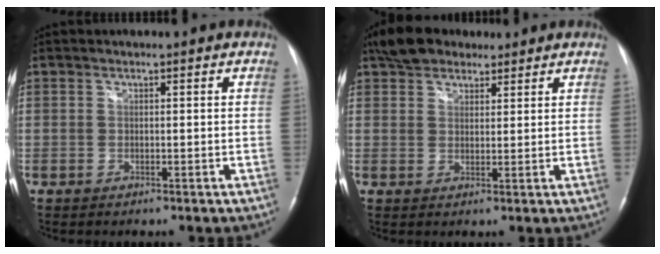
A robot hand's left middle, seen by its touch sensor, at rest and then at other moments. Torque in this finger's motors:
{"motor_torque": [0.15, -0.09, -0.01, 0.05]}